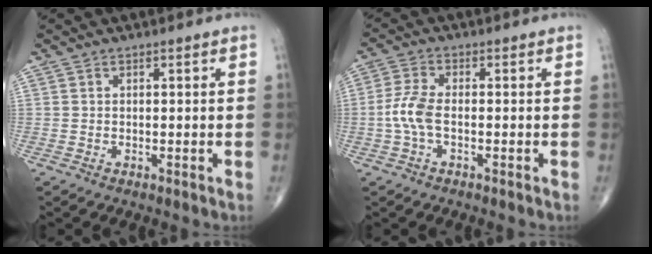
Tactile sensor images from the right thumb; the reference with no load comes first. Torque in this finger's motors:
{"motor_torque": [0.21, 0.07, 0.74, -0.10, 0.05]}